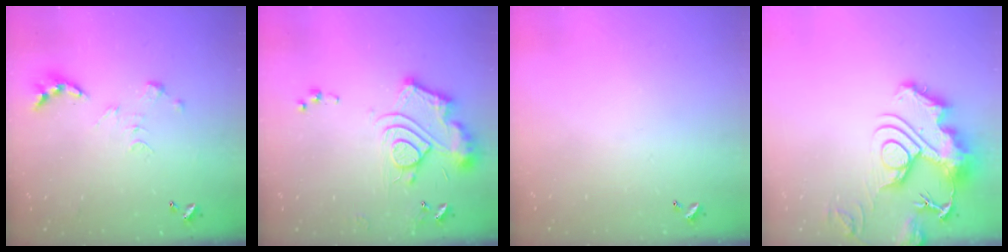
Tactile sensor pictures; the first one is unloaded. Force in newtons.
{"total": 14.1, "press": 14.1, "slide": 1.3}
{"total": 0.0}
{"total": 17.0, "press": 16.9, "slide": 1.8}